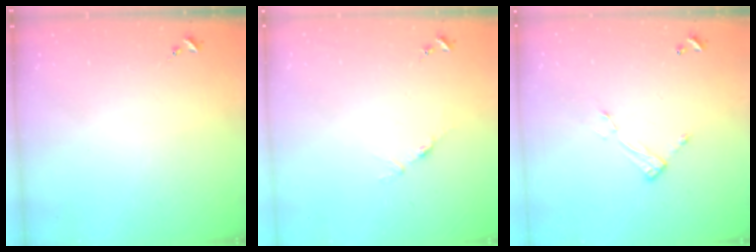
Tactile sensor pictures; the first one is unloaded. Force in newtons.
{"total": 3.8, "press": 3.8, "slide": 0.5}
{"total": 6.6, "press": 6.6, "slide": 0.2}